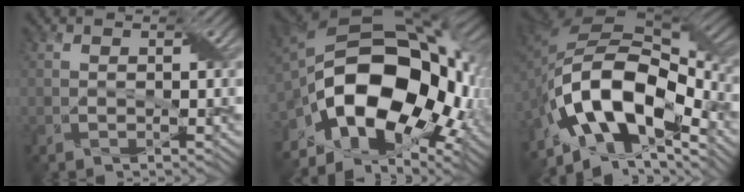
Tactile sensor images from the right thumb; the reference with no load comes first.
{"total": 18.6, "force": [-5.3, 11.2, 14.0], "torque": [-0.274, -0.018, -0.090]}
{"total": 15.9, "force": [-6.7, 8.2, 11.8], "torque": [-0.223, -0.002, -0.140]}